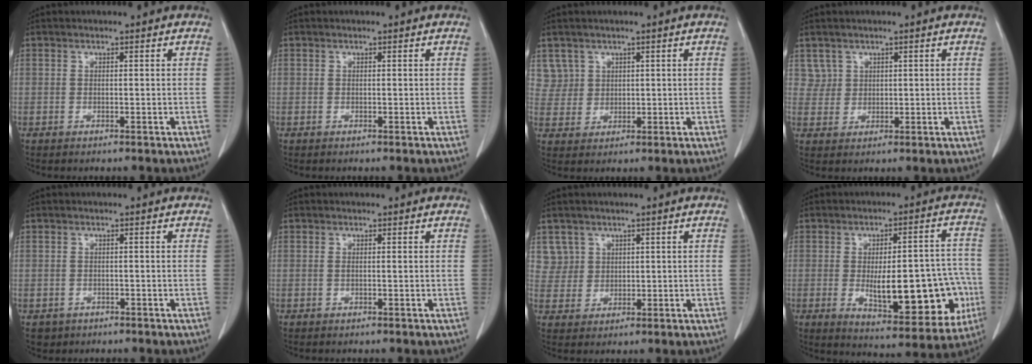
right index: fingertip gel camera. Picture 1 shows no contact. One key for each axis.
{"total": 0.0}
{"total": 4.0, "fx": 2.3, "fy": 3.3, "fz": -0.5, "tx": 0.028, "ty": 0.007, "tz": 0.048}
{"total": 2.8, "fx": 1.7, "fy": 2.2, "fz": -0.4, "tx": 0.025, "ty": 0.007, "tz": 0.029}
{"total": 2.4, "fx": -1.3, "fy": 2.0, "fz": 0.2, "tx": -0.004, "ty": 0.004, "tz": -0.016}
{"total": 0.5, "fx": 0.2, "fy": 0.1, "fz": 0.5, "tx": -0.009, "ty": 0.001, "tz": 0.007}
{"total": 4.2, "fx": 2.3, "fy": 3.5, "fz": -0.5, "tx": 0.028, "ty": 0.007, "tz": 0.047}
{"total": 17.9, "fx": -3.6, "fy": 6.4, "fz": 16.3, "tx": -0.188, "ty": 0.022, "tz": -0.022}